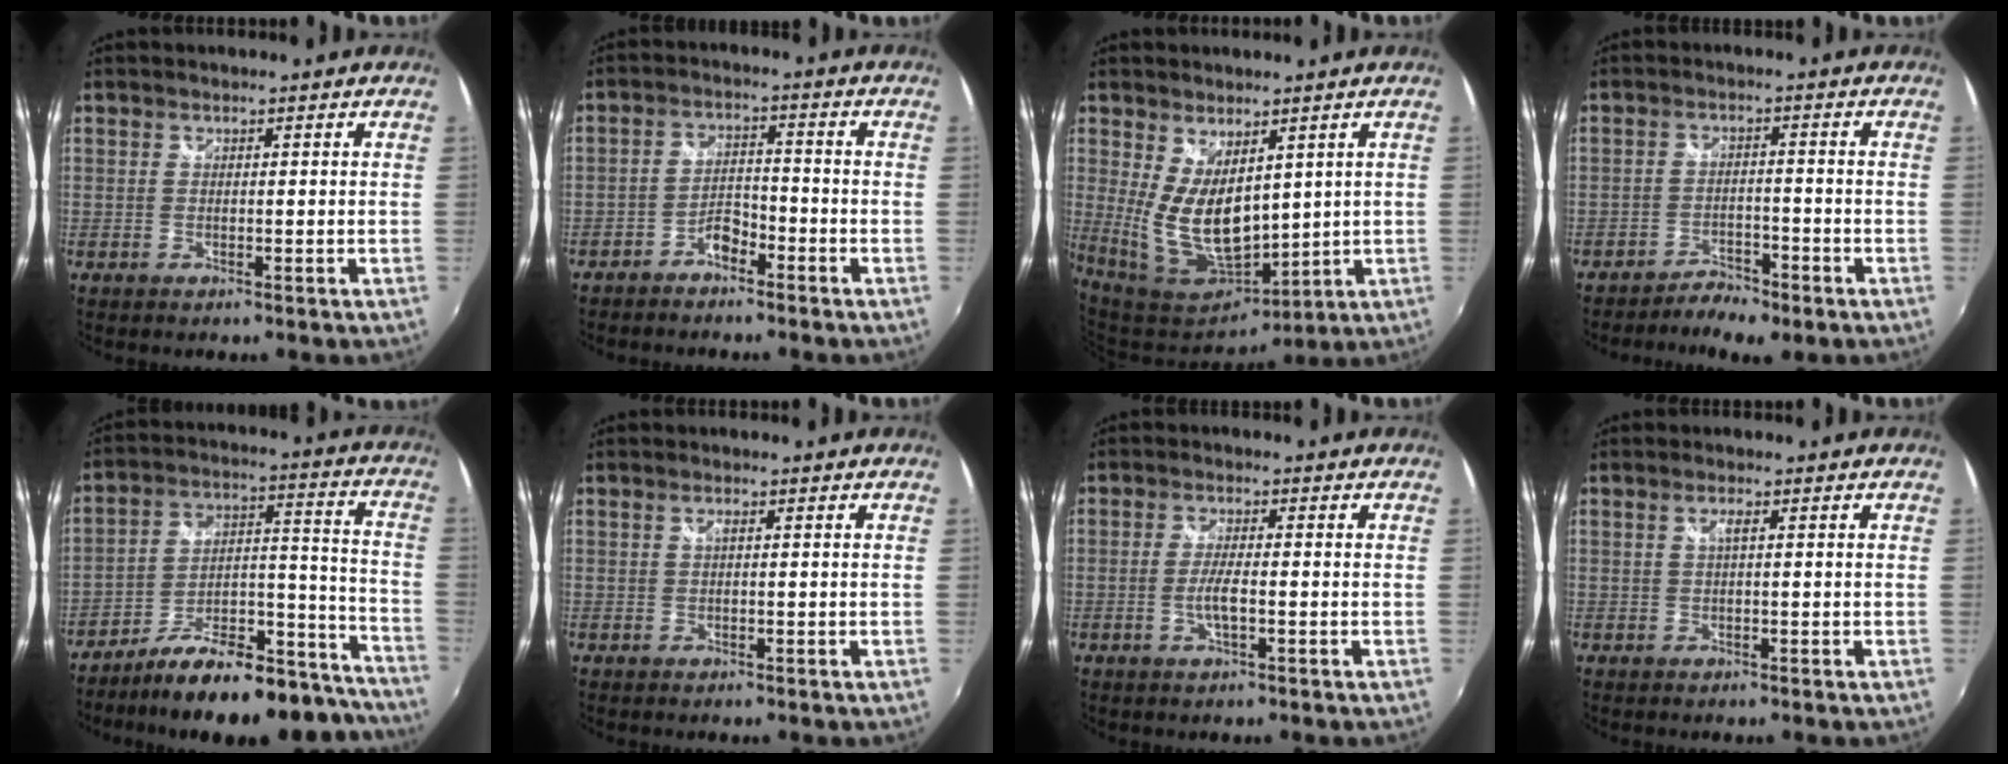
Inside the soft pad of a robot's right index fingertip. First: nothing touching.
{"total": 3.9, "force": [-3.2, 1.6, 1.7], "torque": [-0.044, 0.013, -0.055]}
{"total": 11.5, "force": [2.3, 6.4, 9.3], "torque": [-0.182, -0.019, 0.064]}
{"total": 5.8, "force": [-4.9, 1.9, 2.5], "torque": [-0.066, -0.006, -0.079]}
{"total": 25.0, "force": [-21.7, 7.1, 10.4], "torque": [-0.125, 0.040, -0.295]}
{"total": 0.6, "force": [0.1, 0.0, 0.6], "torque": [-0.012, 0.003, -0.002]}
{"total": 3.5, "force": [-1.1, 0.4, 3.3], "torque": [-0.067, -0.003, -0.021]}
{"total": 1.1, "force": [0.1, -0.1, 1.1], "torque": [-0.020, 0.002, 0.000]}